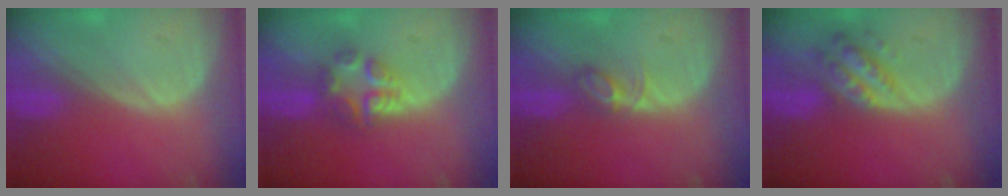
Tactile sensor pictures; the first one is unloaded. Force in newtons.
{"total": 6.0, "press": 5.2, "slide": 3.1}
{"total": 2.8, "press": 2.8, "slide": 0.4}
{"total": 6.2, "press": 5.6, "slide": 2.7}